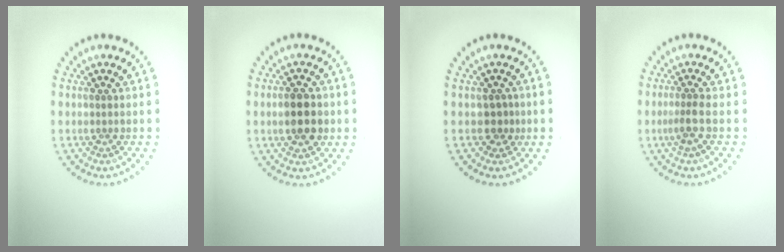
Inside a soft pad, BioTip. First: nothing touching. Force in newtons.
{"total": 3.8, "press": 3.8, "slide": 0.2}
{"total": 1.5, "press": 1.1, "slide": 0.9}
{"total": 1.7, "press": 1.2, "slide": 1.3}